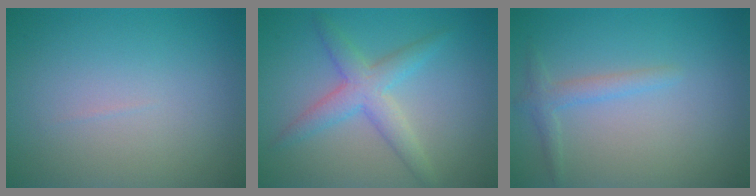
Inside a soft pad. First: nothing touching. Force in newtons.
{"total": 3.6, "press": 3.6, "slide": 0.0}
{"total": 1.3, "press": 1.3, "slide": 0.1}